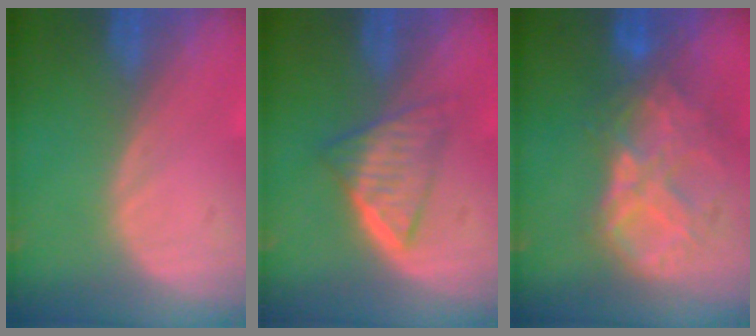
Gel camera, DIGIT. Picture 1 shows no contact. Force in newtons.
{"total": 6.4, "press": 5.4, "slide": 3.4}
{"total": 9.1, "press": 7.7, "slide": 4.8}